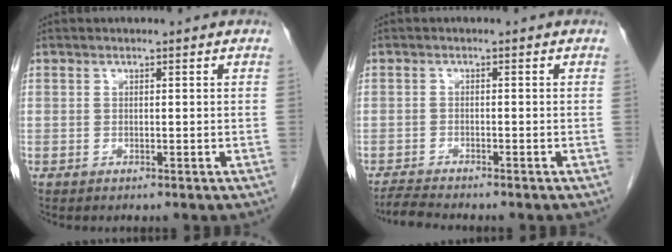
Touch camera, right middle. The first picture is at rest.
{"total": 3.0, "force": [-2.9, -0.5, 0.7], "torque": [-0.022, -0.018, -0.052]}